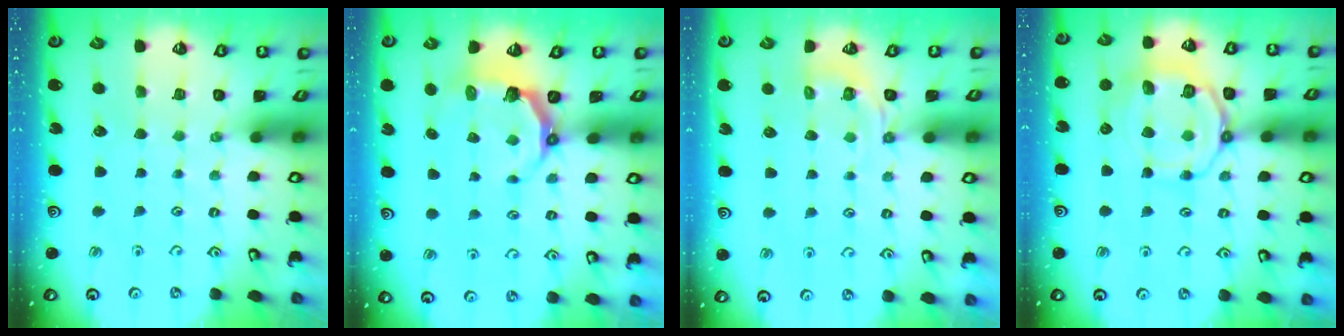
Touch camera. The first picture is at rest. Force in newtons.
{"total": 5.0, "press": 3.4, "slide": 3.6}
{"total": 4.3, "press": 3.9, "slide": 1.7}
{"total": 12.7, "press": 12.6, "slide": 1.4}